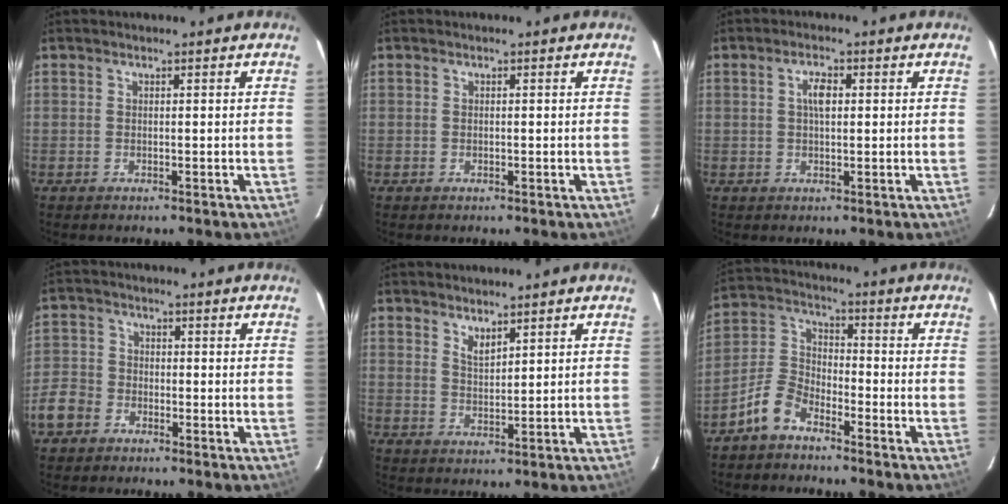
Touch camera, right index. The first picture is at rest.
{"total": 0.0}
{"total": 3.0, "force": [0.6, 1.3, 2.6], "torque": [-0.049, 0.008, 0.010]}
{"total": 6.4, "force": [-3.6, 4.9, 2.0], "torque": [-0.042, 0.020, -0.076]}
{"total": 2.7, "force": [2.2, 0.8, 1.3], "torque": [-0.022, -0.002, 0.039]}
{"total": 7.0, "force": [-5.1, 3.4, 3.4], "torque": [-0.083, 0.022, -0.108]}